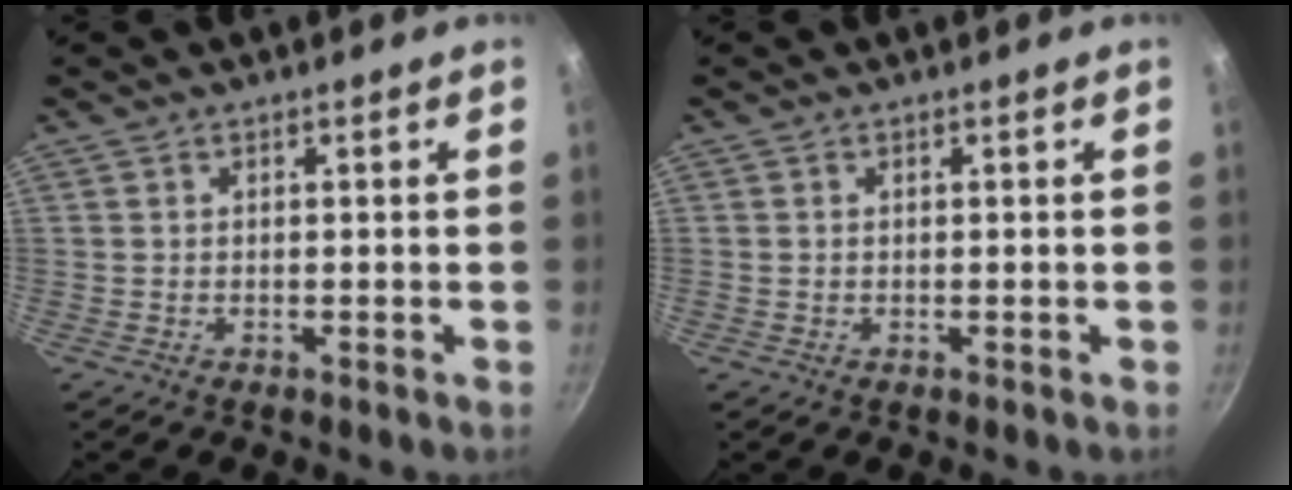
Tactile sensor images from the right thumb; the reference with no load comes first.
{"total": 0.0}